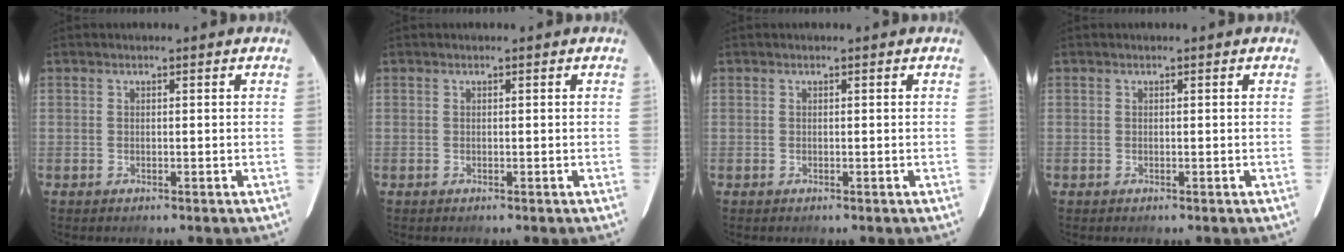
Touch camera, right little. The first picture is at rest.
{"total": 0.0}
{"total": 0.0}
{"total": 0.0}